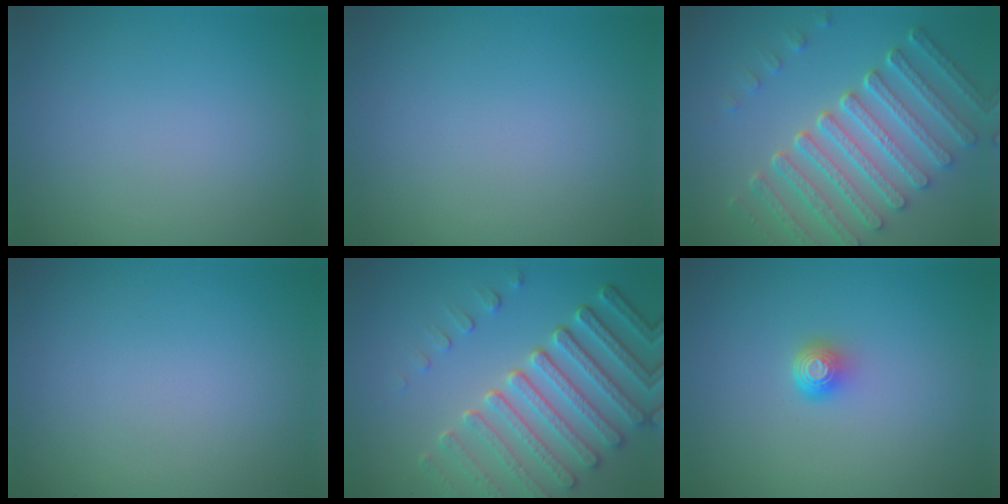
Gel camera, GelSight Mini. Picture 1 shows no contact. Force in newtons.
{"total": 0.0}
{"total": 7.5, "press": 5.6, "slide": 4.9}
{"total": 0.0}
{"total": 7.5, "press": 5.7, "slide": 4.9}
{"total": 1.6, "press": 1.2, "slide": 1.1}